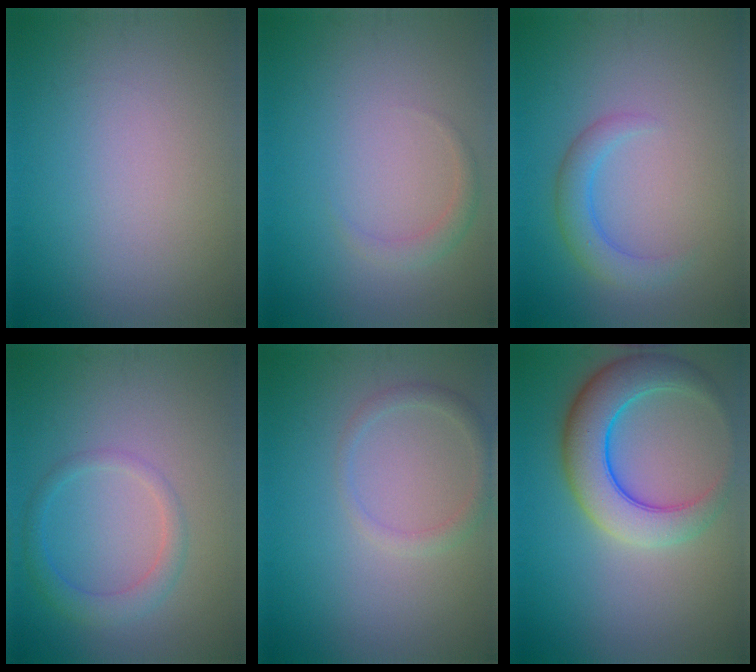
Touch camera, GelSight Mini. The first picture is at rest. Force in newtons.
{"total": 1.2, "press": 1.2, "slide": 0.0}
{"total": 2.6, "press": 2.6, "slide": 0.1}
{"total": 2.3, "press": 2.3, "slide": 0.1}
{"total": 1.7, "press": 1.7, "slide": 0.1}
{"total": 6.9, "press": 6.9, "slide": 0.4}